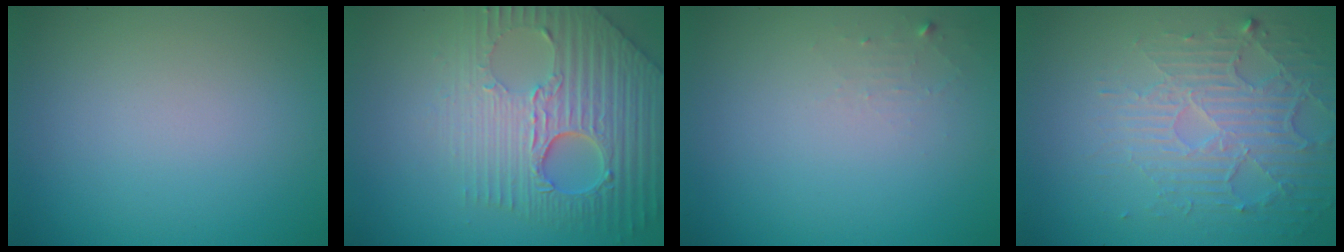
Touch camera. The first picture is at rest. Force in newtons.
{"total": 7.1, "press": 5.7, "slide": 4.2}
{"total": 1.0, "press": 1.0, "slide": 0.1}
{"total": 5.4, "press": 3.6, "slide": 4.0}